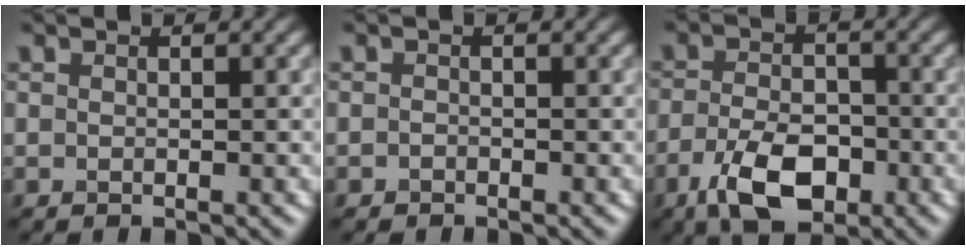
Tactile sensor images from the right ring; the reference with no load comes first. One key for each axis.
{"total": 0.5, "fx": -0.4, "fy": 0.3, "fz": 0.1, "tx": 0.001, "ty": -0.003, "tz": -0.008}
{"total": 6.0, "fx": -3.1, "fy": 3.1, "fz": 4.1, "tx": -0.080, "ty": -0.006, "tz": -0.060}